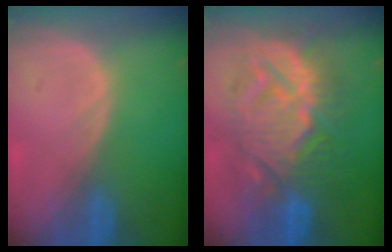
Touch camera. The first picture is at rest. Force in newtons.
{"total": 12.0, "press": 11.9, "slide": 1.0}